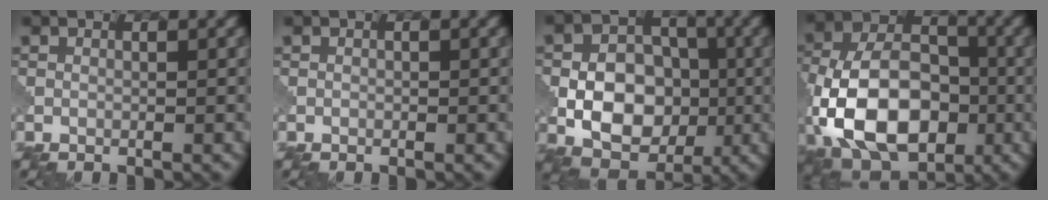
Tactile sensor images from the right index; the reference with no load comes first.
{"total": 0.0}
{"total": 8.5, "force": [-1.5, 6.3, 5.5], "torque": [-0.069, 0.001, -0.041]}
{"total": 13.5, "force": [-4.2, 8.7, 9.5], "torque": [-0.182, -0.004, -0.087]}